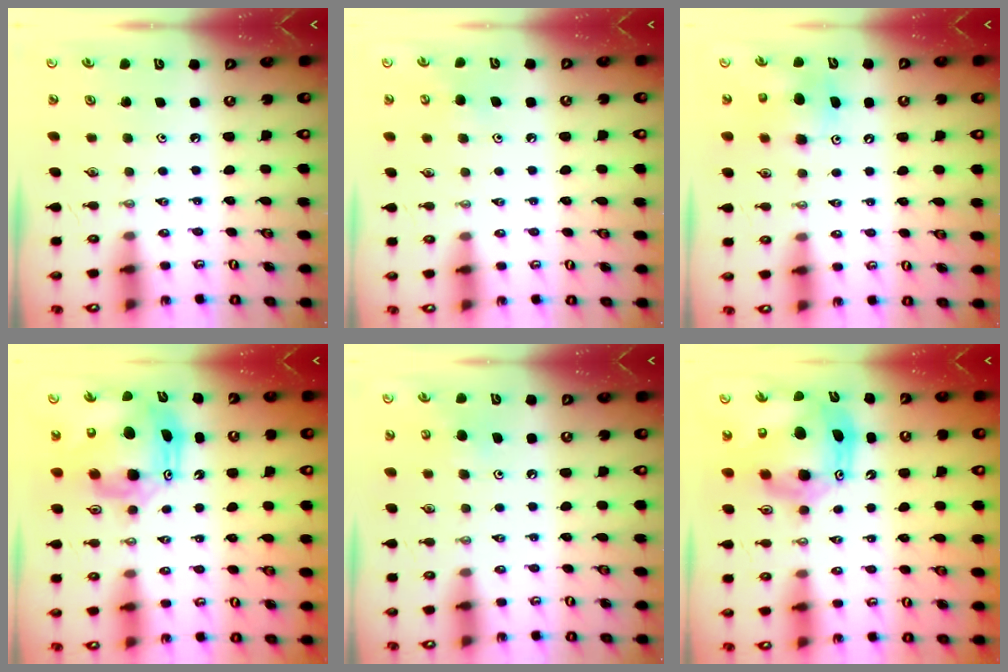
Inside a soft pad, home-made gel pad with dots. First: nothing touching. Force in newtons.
{"total": 4.0, "press": 4.0, "slide": 0.1}
{"total": 7.3, "press": 7.0, "slide": 1.7}
{"total": 13.8, "press": 13.8, "slide": 1.6}
{"total": 5.7, "press": 5.7, "slide": 0.9}
{"total": 15.3, "press": 15.2, "slide": 1.5}